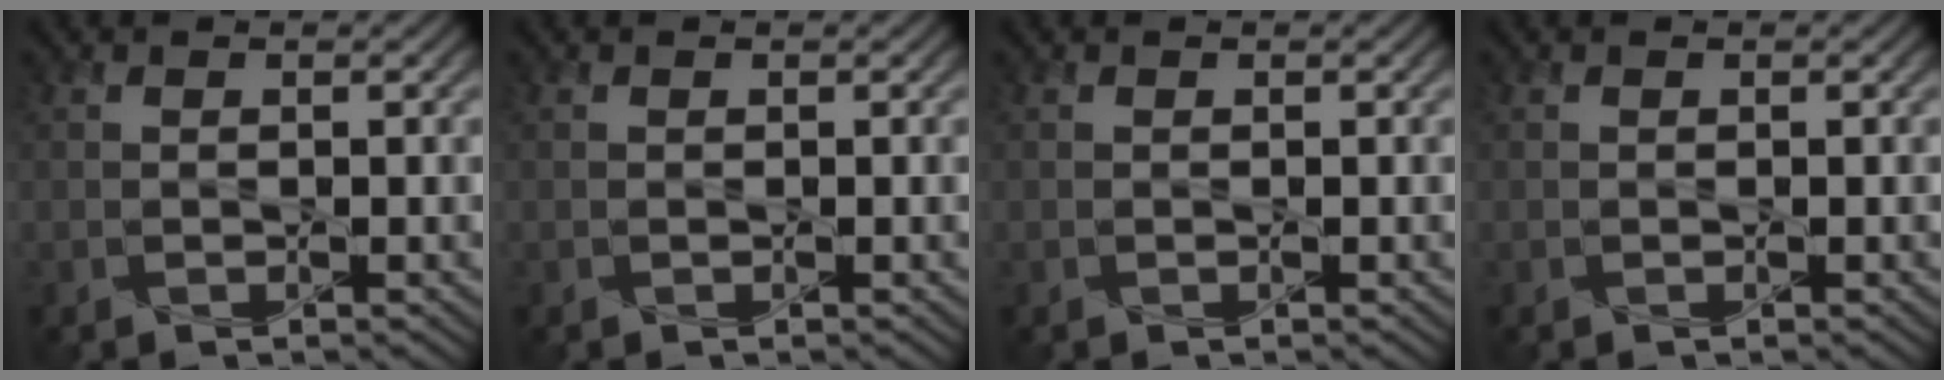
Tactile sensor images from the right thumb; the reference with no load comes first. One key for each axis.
{"total": 0.0}
{"total": 0.0}
{"total": 0.0}